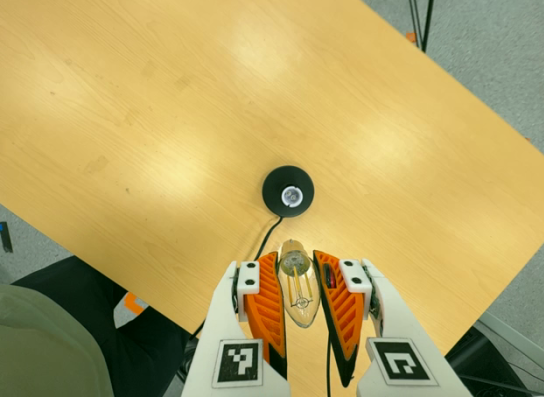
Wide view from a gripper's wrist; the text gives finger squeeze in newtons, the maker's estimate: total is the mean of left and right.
{"total": 22.2, "left": 23.4, "right": 21.0}